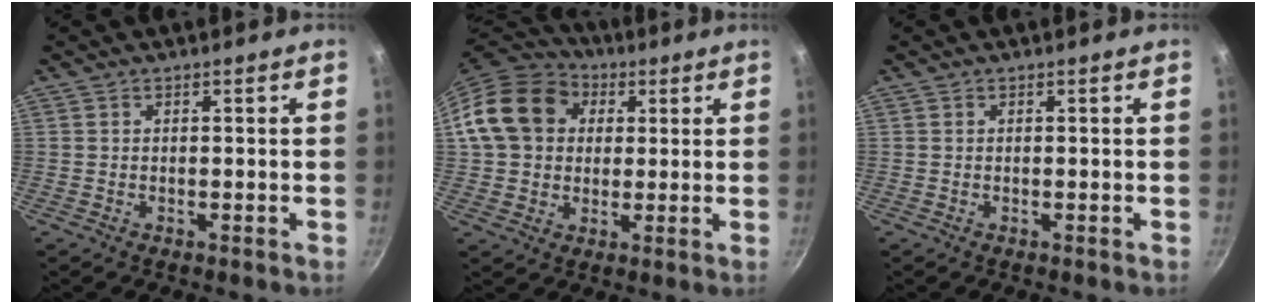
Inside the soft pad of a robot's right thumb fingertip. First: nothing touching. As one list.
[{"total": 17.5, "force": [4.3, 14.5, 8.9], "torque": [-0.137, 0.023, 0.069]}, {"total": 0.0}]